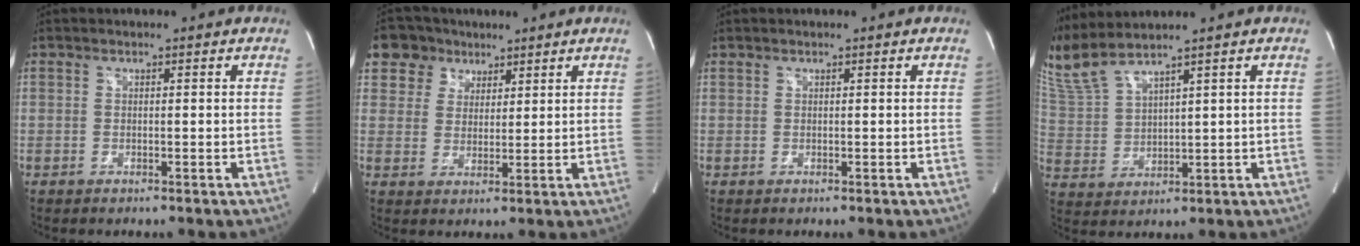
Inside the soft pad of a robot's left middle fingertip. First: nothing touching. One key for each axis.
{"total": 6.7, "fx": 4.0, "fy": 5.3, "fz": 0.6, "tx": -0.012, "ty": 0.017, "tz": 0.076}
{"total": 0.0}
{"total": 7.5, "fx": 6.6, "fy": -0.8, "fz": 3.4, "tx": -0.094, "ty": 0.005, "tz": 0.153}